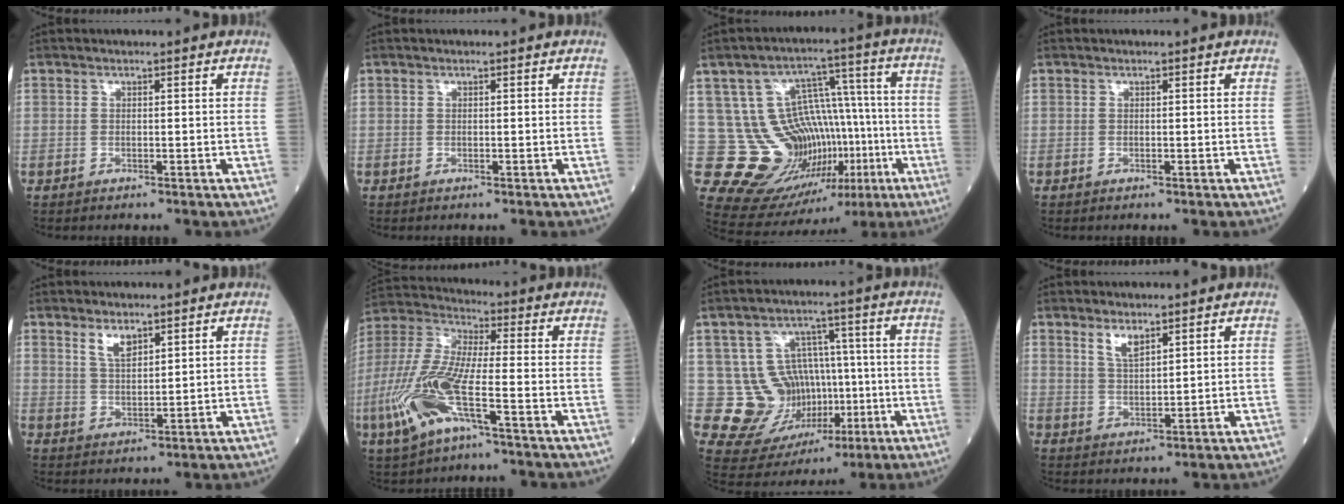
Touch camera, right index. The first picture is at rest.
{"total": 0.0}
{"total": 17.4, "force": [-4.0, 11.9, 12.1], "torque": [-0.186, 0.042, -0.037]}
{"total": 0.0}
{"total": 3.6, "force": [2.4, 1.3, 2.3], "torque": [-0.045, -0.002, 0.052]}
{"total": 14.4, "force": [-5.1, 3.2, 13.0], "torque": [-0.302, -0.007, -0.098]}
{"total": 11.7, "force": [-0.8, 10.5, 5.2], "torque": [-0.087, 0.041, 0.013]}
{"total": 3.3, "force": [2.3, 0.9, 2.2], "torque": [-0.045, -0.004, 0.049]}